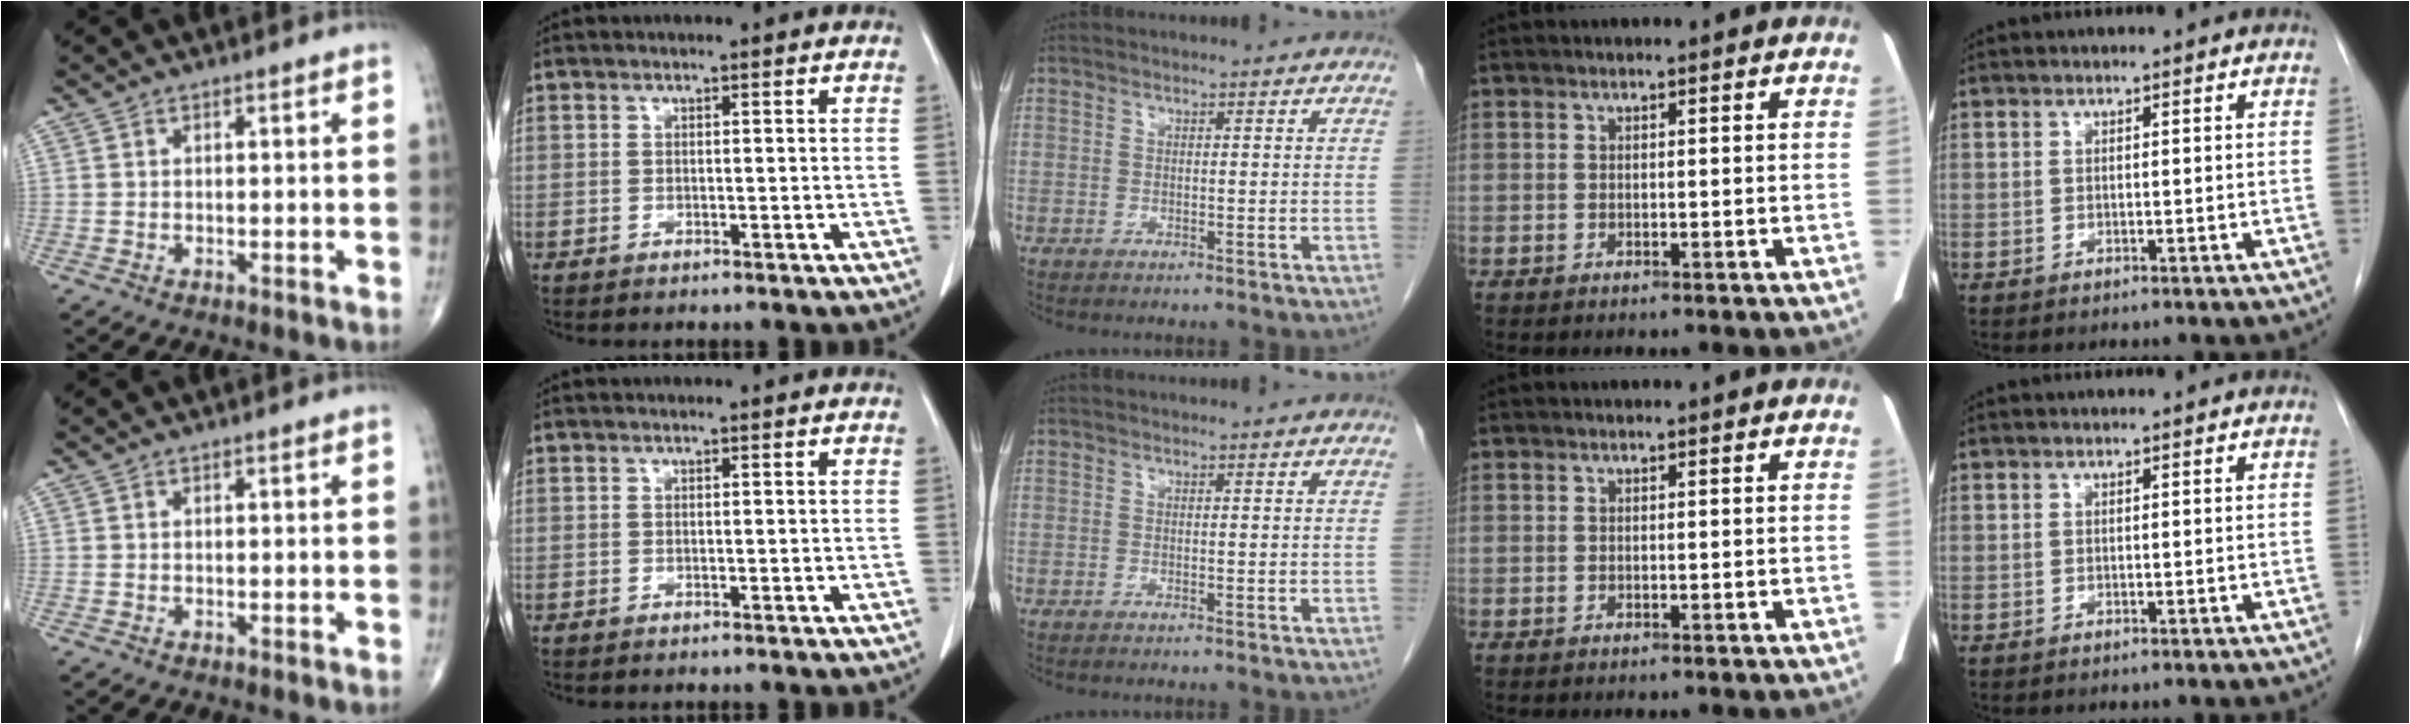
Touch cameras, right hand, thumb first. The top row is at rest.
{}